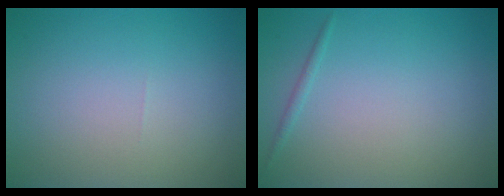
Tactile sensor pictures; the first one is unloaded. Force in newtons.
{"total": 0.6, "press": 0.6, "slide": 0.0}